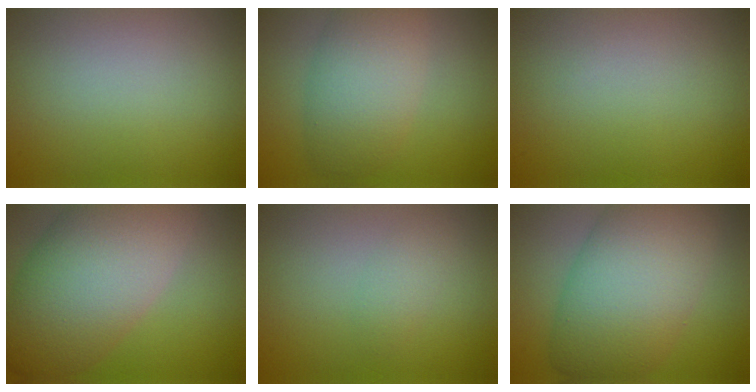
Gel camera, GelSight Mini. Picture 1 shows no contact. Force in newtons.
{"total": 5.6, "press": 5.6, "slide": 0.2}
{"total": 0.0}
{"total": 11.1, "press": 11.1, "slide": 0.7}
{"total": 1.4, "press": 1.4, "slide": 0.0}
{"total": 10.7, "press": 10.7, "slide": 0.7}